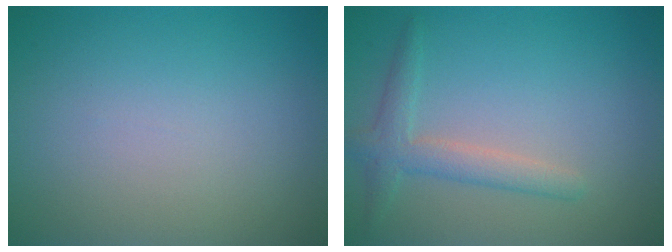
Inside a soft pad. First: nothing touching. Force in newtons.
{"total": 2.6, "press": 2.6, "slide": 0.1}